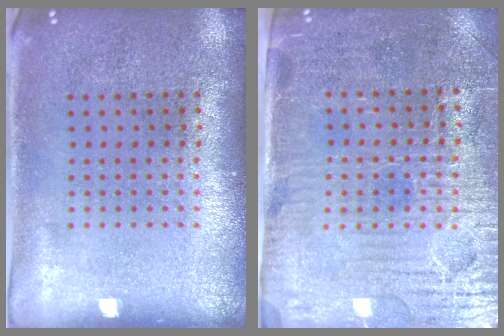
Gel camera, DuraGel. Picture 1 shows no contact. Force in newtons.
{"total": 3.6, "press": 3.3, "slide": 1.4}